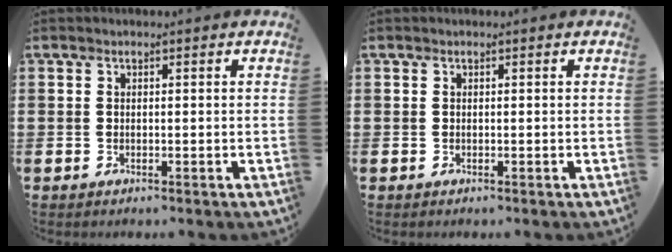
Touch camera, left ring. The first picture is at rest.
{"total": 0.0}